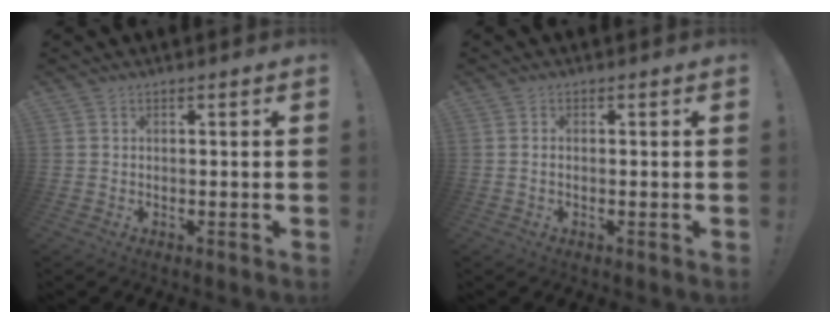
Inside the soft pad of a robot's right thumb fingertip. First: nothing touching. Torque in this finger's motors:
{"motor_torque": [-0.16, -0.31, -0.14, 0.06, 0.06]}